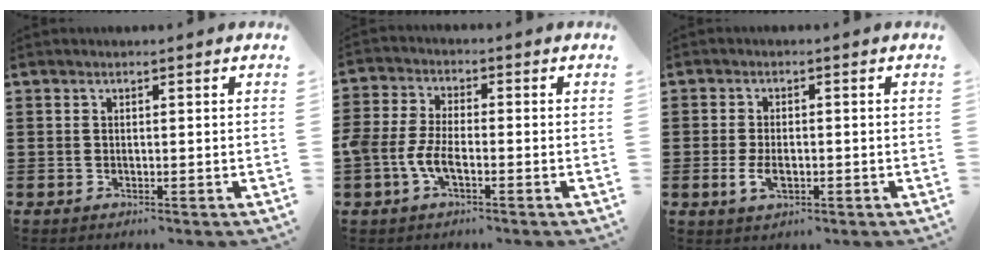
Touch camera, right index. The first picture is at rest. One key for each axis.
{"total": 5.1, "fx": -2.0, "fy": 2.2, "fz": 4.1, "tx": -0.106, "ty": -0.004, "tz": -0.046}
{"total": 3.2, "fx": -0.7, "fy": 1.7, "fz": 2.7, "tx": -0.057, "ty": -0.004, "tz": -0.013}